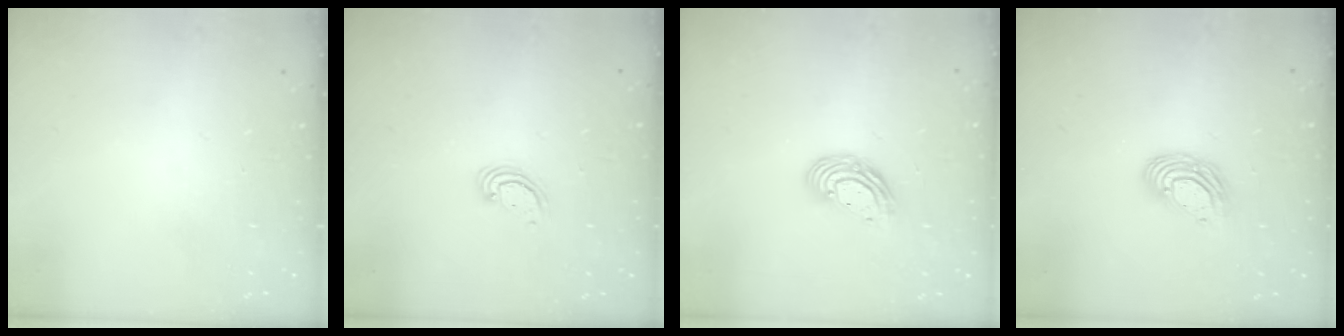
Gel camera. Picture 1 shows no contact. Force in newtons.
{"total": 2.8, "press": 2.8, "slide": 0.3}
{"total": 9.2, "press": 9.2, "slide": 0.6}
{"total": 9.9, "press": 9.8, "slide": 0.7}